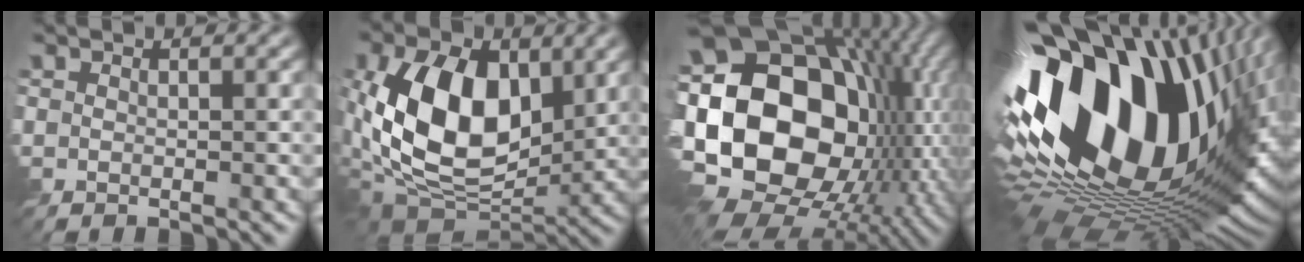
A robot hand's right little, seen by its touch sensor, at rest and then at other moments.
{"total": 13.3, "force": [0.9, 8.6, 10.2], "torque": [-0.189, -0.010, 0.001]}
{"total": 23.0, "force": [-2.5, 15.7, 16.6], "torque": [-0.329, 0.014, -0.060]}
{"total": 20.7, "force": [3.2, 11.4, 16.9], "torque": [-0.304, -0.014, 0.046]}